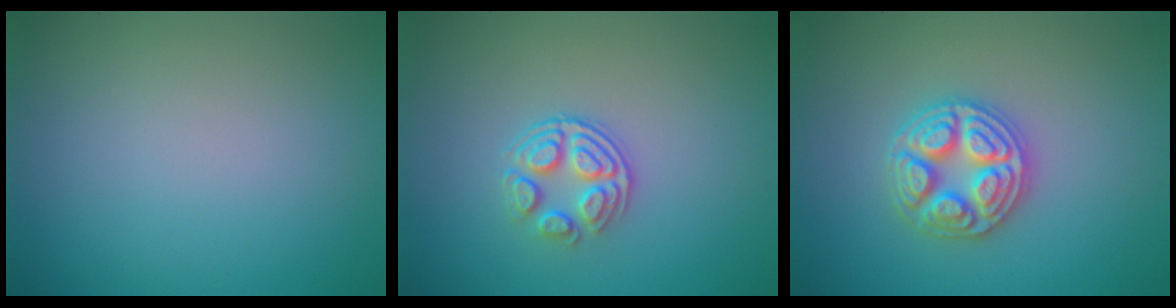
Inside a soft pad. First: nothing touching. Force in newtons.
{"total": 3.1, "press": 2.6, "slide": 1.7}
{"total": 4.9, "press": 4.9, "slide": 0.6}